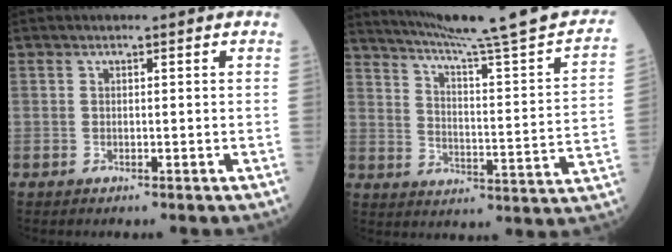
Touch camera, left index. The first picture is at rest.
{"total": 23.9, "force": [20.7, -1.8, 11.8], "torque": [-0.183, -0.065, 0.273]}